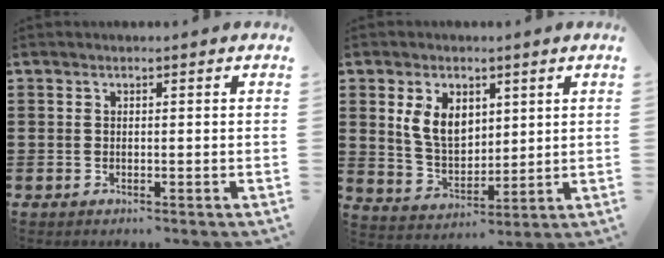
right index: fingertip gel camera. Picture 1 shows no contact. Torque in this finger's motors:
{"motor_torque": [1.38, 0.68, 0.43, 0.21]}